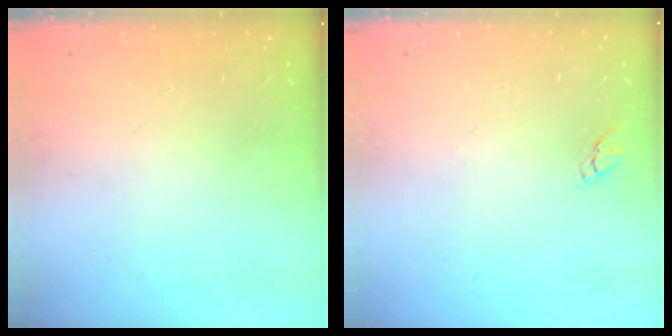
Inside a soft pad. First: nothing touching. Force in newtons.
{"total": 2.2, "press": 2.2, "slide": 0.2}